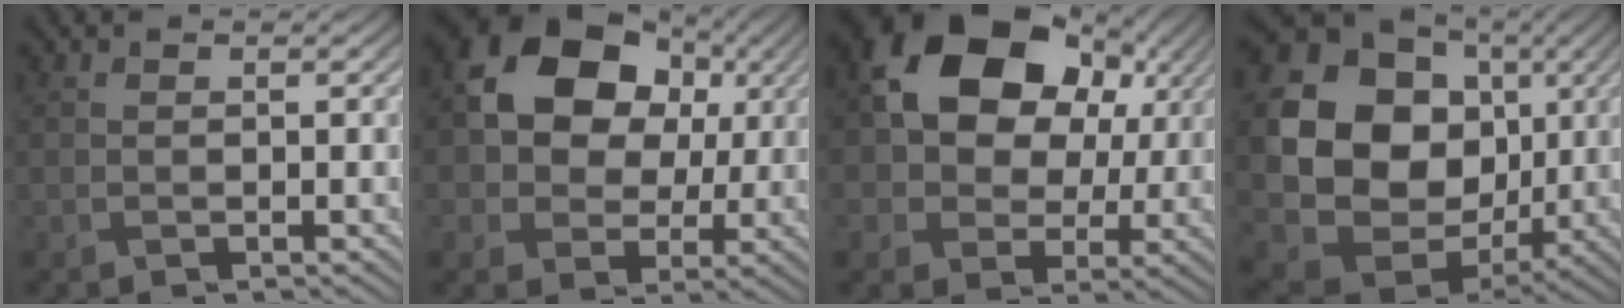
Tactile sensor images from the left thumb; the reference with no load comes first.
{"total": 14.2, "force": [3.5, 10.8, 8.5], "torque": [-0.180, 0.024, 0.054]}
{"total": 17.1, "force": [5.3, 12.7, 10.1], "torque": [-0.213, 0.032, 0.103]}
{"total": 20.4, "force": [2.9, 17.2, 10.6], "torque": [-0.255, -0.019, 0.069]}